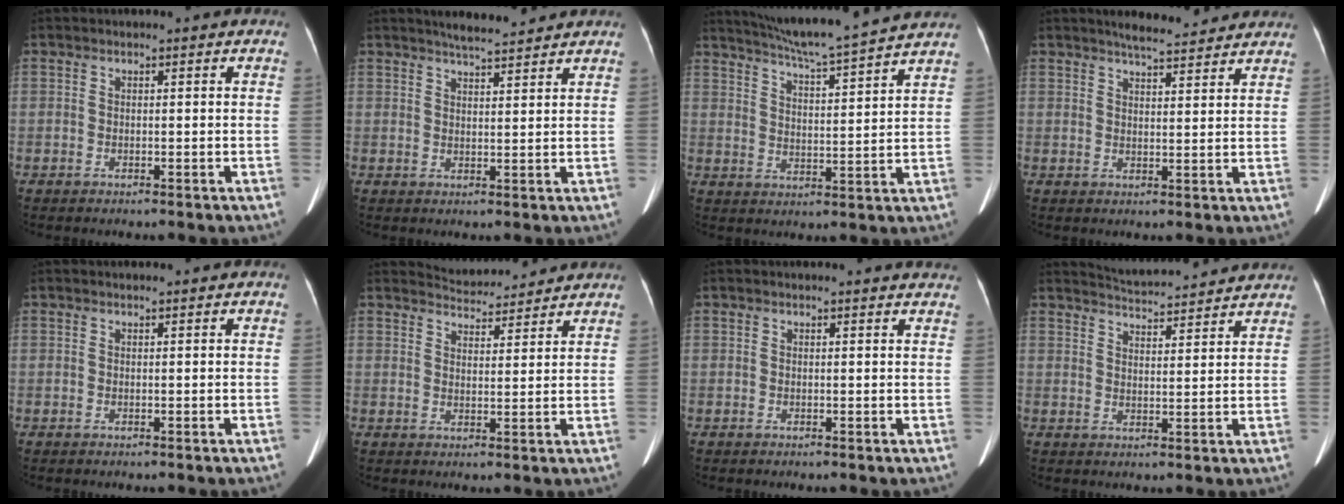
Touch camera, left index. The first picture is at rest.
{"total": 5.6, "force": [5.2, 0.2, 2.0], "torque": [-0.039, 0.010, 0.080]}
{"total": 15.5, "force": [14.0, -1.1, 6.4], "torque": [-0.116, -0.003, 0.201]}
{"total": 8.0, "force": [7.4, 1.1, 2.9], "torque": [-0.046, 0.013, 0.096]}
{"total": 0.5, "force": [0.5, 0.0, 0.1], "torque": [-0.009, 0.003, 0.009]}
{"total": 6.6, "force": [6.5, 1.0, 0.3], "torque": [-0.010, 0.015, 0.091]}
{"total": 5.0, "force": [4.8, 0.4, 1.0], "torque": [-0.008, -0.001, 0.031]}
{"total": 10.5, "force": [10.2, 0.8, 2.4], "torque": [-0.047, 0.019, 0.140]}